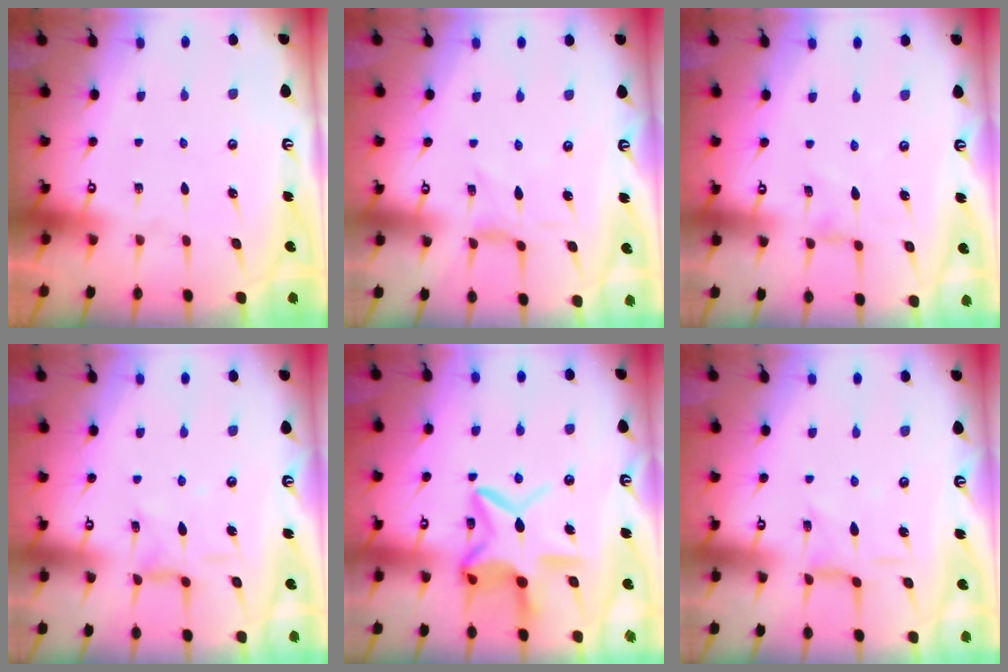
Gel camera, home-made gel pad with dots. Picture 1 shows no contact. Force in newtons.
{"total": 0.0}
{"total": 0.0}
{"total": 4.2, "press": 4.2, "slide": 0.2}
{"total": 13.5, "press": 13.5, "slide": 1.2}
{"total": 1.5, "press": 1.5, "slide": 0.1}